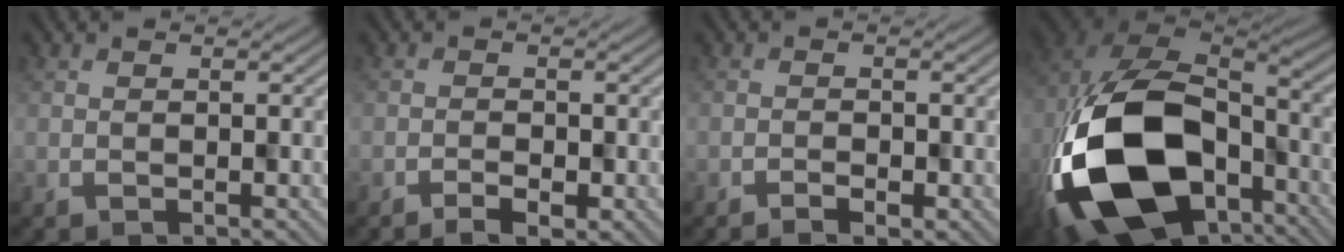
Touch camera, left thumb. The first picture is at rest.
{"total": 1.6, "force": [-1.0, 0.6, 1.1], "torque": [-0.020, 0.001, -0.016]}
{"total": 1.1, "force": [-0.8, 0.4, 0.6], "torque": [-0.010, 0.001, -0.014]}
{"total": 20.7, "force": [-7.2, 13.1, 14.3], "torque": [-0.348, -0.051, -0.109]}